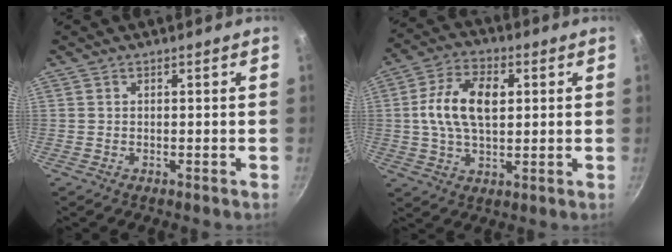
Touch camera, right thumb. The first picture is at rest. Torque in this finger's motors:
{"motor_torque": [-0.03, 0.54, 0.20, -0.14, 0.31]}